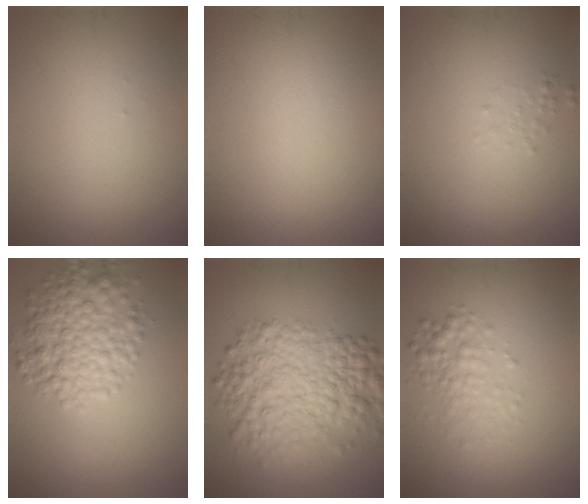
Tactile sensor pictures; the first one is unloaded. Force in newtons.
{"total": 0.0}
{"total": 0.8, "press": 0.8, "slide": 0.1}
{"total": 5.9, "press": 5.9, "slide": 0.1}
{"total": 8.4, "press": 8.4, "slide": 0.1}
{"total": 2.8, "press": 2.8, "slide": 0.0}